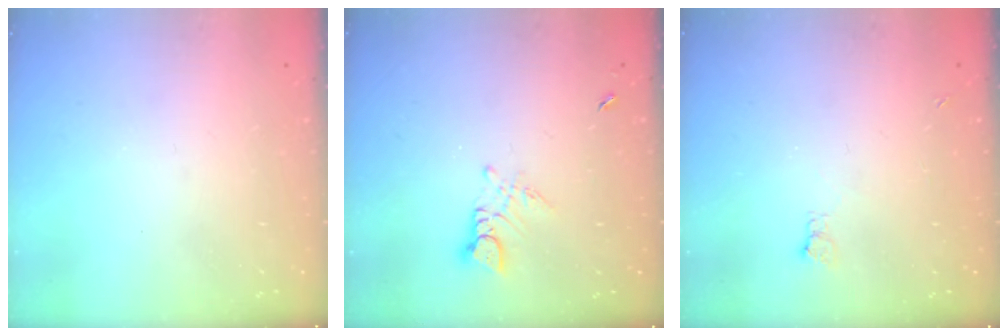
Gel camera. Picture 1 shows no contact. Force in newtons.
{"total": 3.0, "press": 2.9, "slide": 0.4}
{"total": 2.9, "press": 2.9, "slide": 0.5}